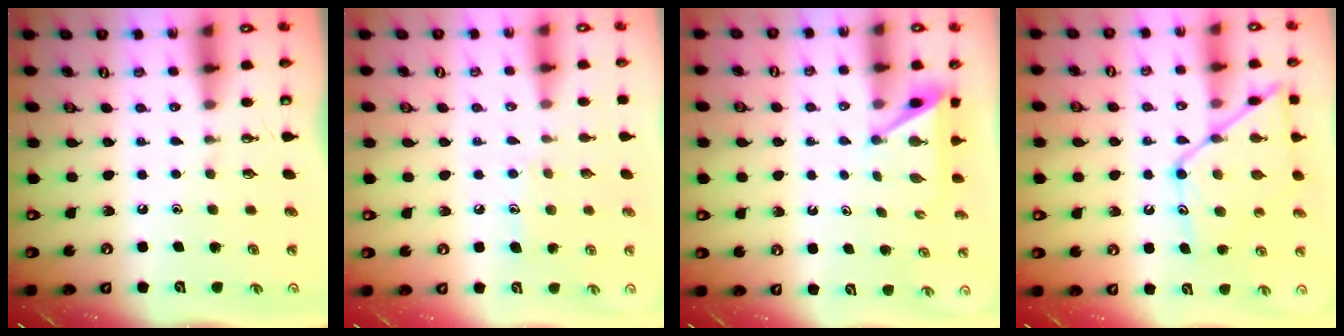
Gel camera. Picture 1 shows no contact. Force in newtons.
{"total": 5.7, "press": 5.6, "slide": 0.6}
{"total": 6.0, "press": 6.0, "slide": 0.2}
{"total": 15.2, "press": 15.1, "slide": 1.3}